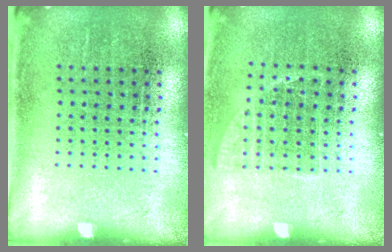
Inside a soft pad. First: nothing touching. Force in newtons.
{"total": 0.9, "press": 0.8, "slide": 0.4}